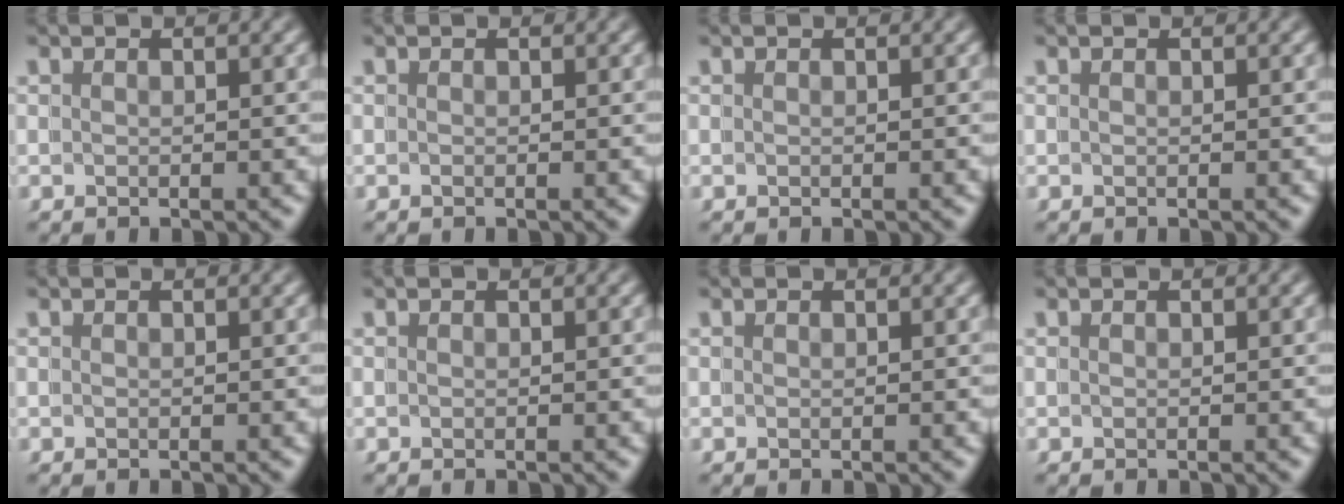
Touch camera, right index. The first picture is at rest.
{"total": 0.0}
{"total": 0.0}
{"total": 0.0}
{"total": 0.0}
{"total": 0.0}
{"total": 0.0}
{"total": 0.0}